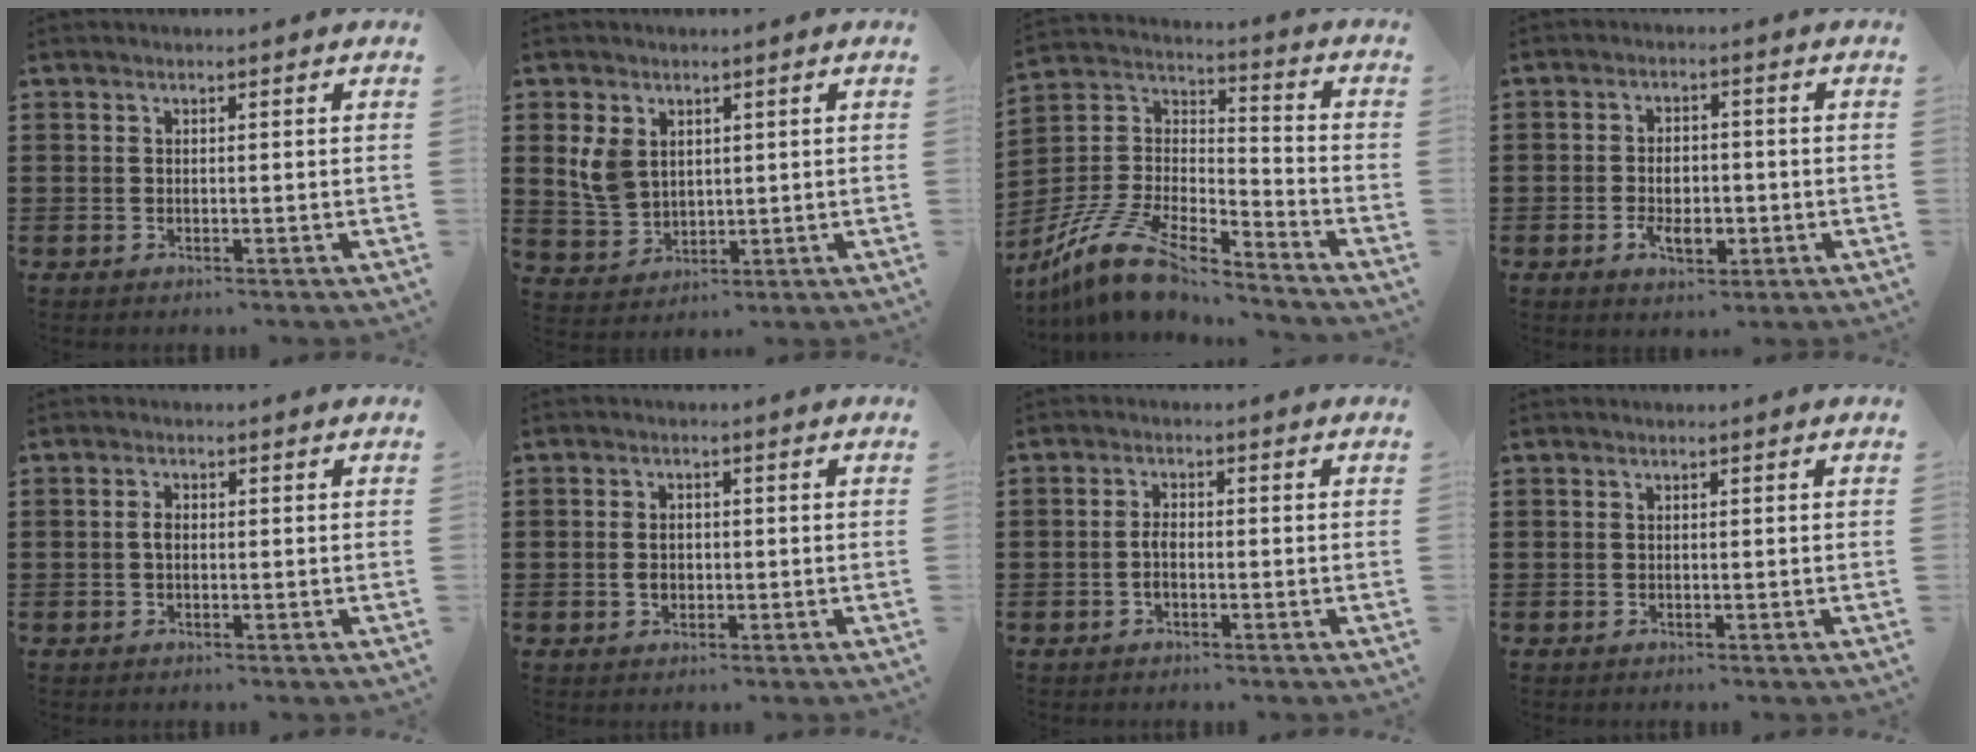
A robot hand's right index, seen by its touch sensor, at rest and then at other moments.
{"total": 5.6, "force": [2.0, 4.3, 3.0], "torque": [-0.087, 0.010, 0.036]}
{"total": 12.5, "force": [-10.7, 3.0, 5.8], "torque": [-0.138, 0.020, -0.218]}
{"total": 4.7, "force": [-1.2, 2.6, 3.8], "torque": [-0.067, -0.004, -0.023]}
{"total": 1.5, "force": [-0.1, 0.8, 1.3], "torque": [-0.026, 0.004, -0.003]}
{"total": 2.4, "force": [-0.3, 1.7, 1.8], "torque": [-0.038, 0.003, -0.005]}
{"total": 2.2, "force": [-0.7, 1.1, 1.8], "torque": [-0.044, -0.003, -0.014]}
{"total": 0.0}